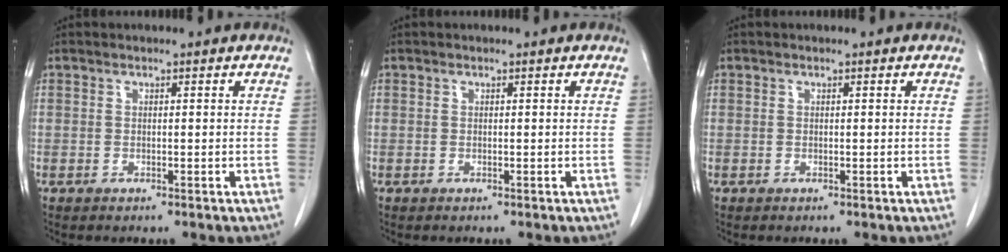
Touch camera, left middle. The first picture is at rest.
{"total": 0.0}
{"total": 0.0}